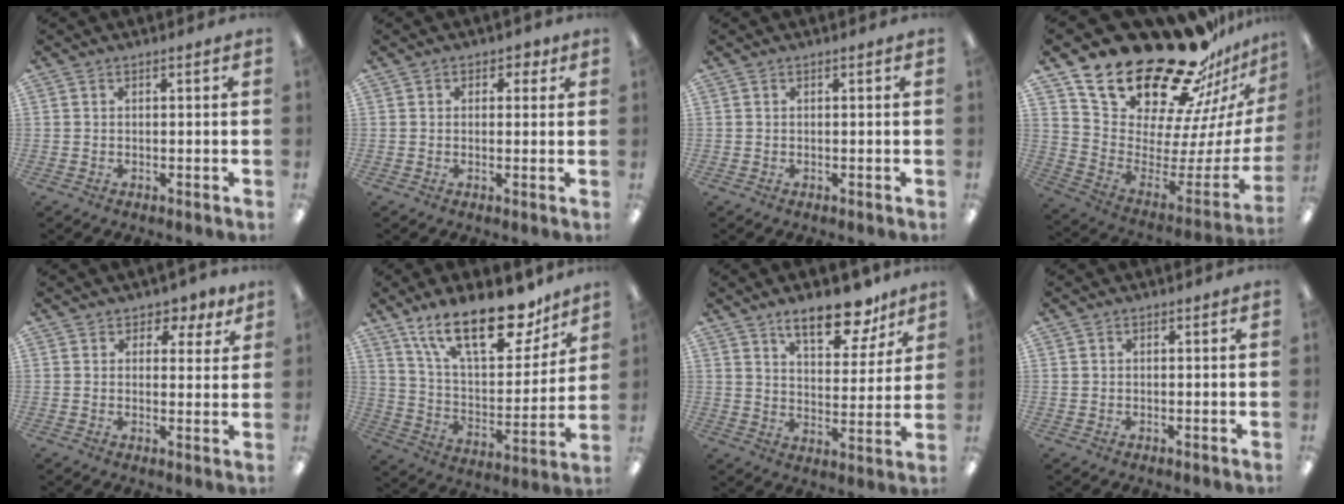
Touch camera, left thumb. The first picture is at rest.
{"total": 2.1, "force": [0.7, 1.7, 0.9], "torque": [-0.003, 0.000, 0.008]}
{"total": 0.0}
{"total": 27.0, "force": [22.0, 11.1, 10.9], "torque": [-0.163, -0.180, 0.413]}
{"total": 3.7, "force": [2.6, 2.6, 0.9], "torque": [0.004, -0.014, 0.041]}
{"total": 23.4, "force": [15.7, 9.7, 14.4], "torque": [-0.225, -0.089, 0.270]}
{"total": 13.6, "force": [10.0, 5.5, 7.4], "torque": [-0.092, -0.056, 0.170]}
{"total": 0.7, "force": [0.3, 0.6, 0.0], "torque": [0.001, 0.004, 0.005]}